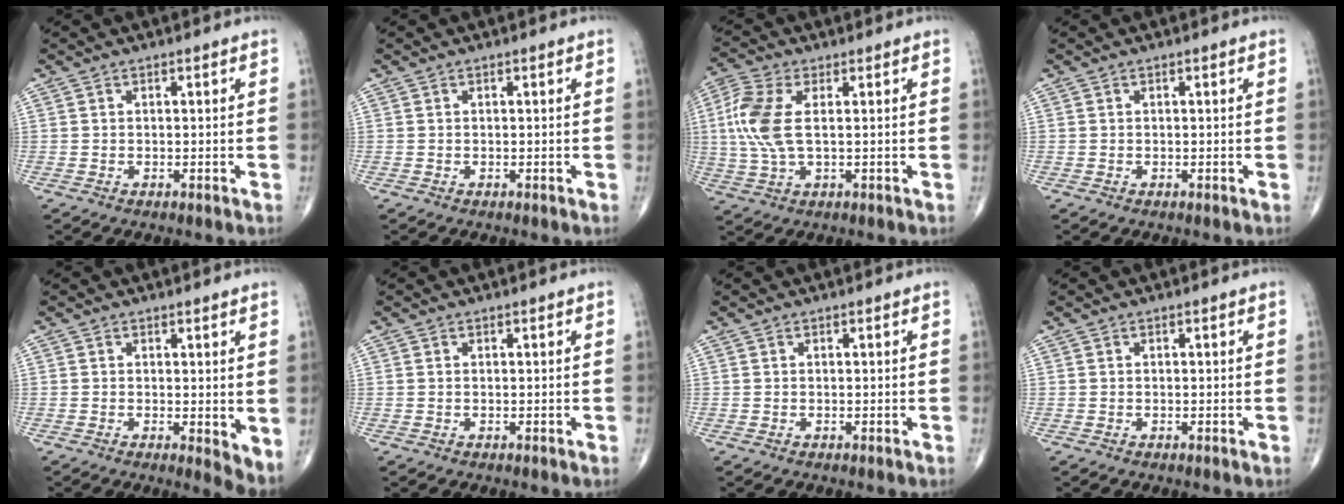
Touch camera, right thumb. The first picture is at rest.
{"total": 0.0}
{"total": 9.6, "force": [1.3, 4.5, 8.4], "torque": [-0.215, 0.007, 0.026]}
{"total": 0.0}
{"total": 3.9, "force": [0.2, 1.4, 3.6], "torque": [-0.051, -0.013, 0.003]}
{"total": 0.0}
{"total": 0.0}
{"total": 0.0}